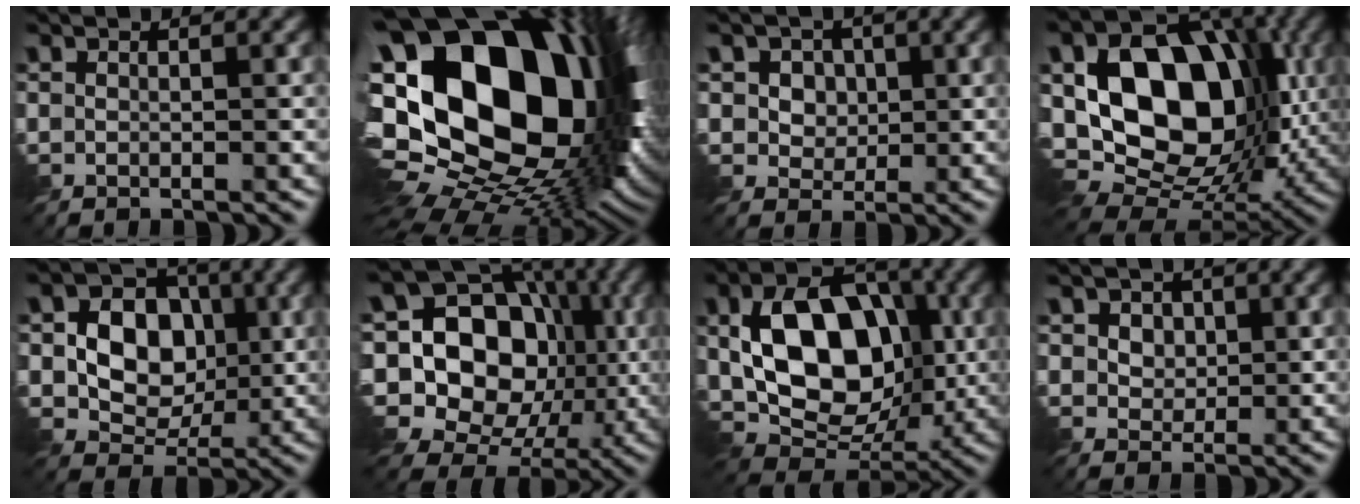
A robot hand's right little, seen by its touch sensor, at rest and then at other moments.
{"total": 22.6, "force": [3.0, 14.3, 17.3], "torque": [-0.333, 0.004, 0.048]}
{"total": 4.3, "force": [1.5, 3.6, 1.9], "torque": [-0.042, 0.000, 0.024]}
{"total": 15.3, "force": [0.9, 11.1, 10.4], "torque": [-0.187, -0.001, 0.011]}
{"total": 6.9, "force": [0.1, 5.5, 4.1], "torque": [-0.066, -0.001, -0.010]}
{"total": 19.0, "force": [1.0, 15.6, 10.7], "torque": [-0.221, 0.055, 0.001]}
{"total": 11.1, "force": [0.4, 7.8, 7.9], "torque": [-0.140, -0.005, 0.010]}
{"total": 3.7, "force": [1.4, 3.0, 1.6], "torque": [-0.041, -0.002, 0.025]}